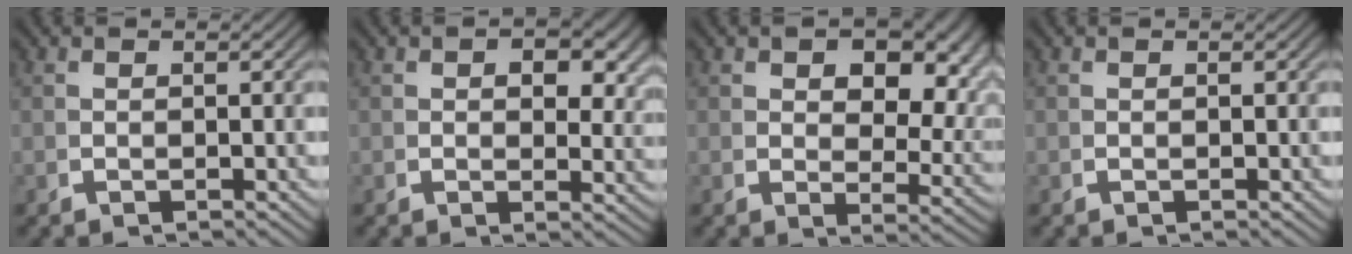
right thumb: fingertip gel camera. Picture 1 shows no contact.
{"total": 3.8, "force": [1.1, 2.4, 2.8], "torque": [-0.036, -0.015, 0.018]}
{"total": 7.0, "force": [2.2, 4.2, 5.1], "torque": [-0.063, -0.013, 0.038]}
{"total": 0.0}